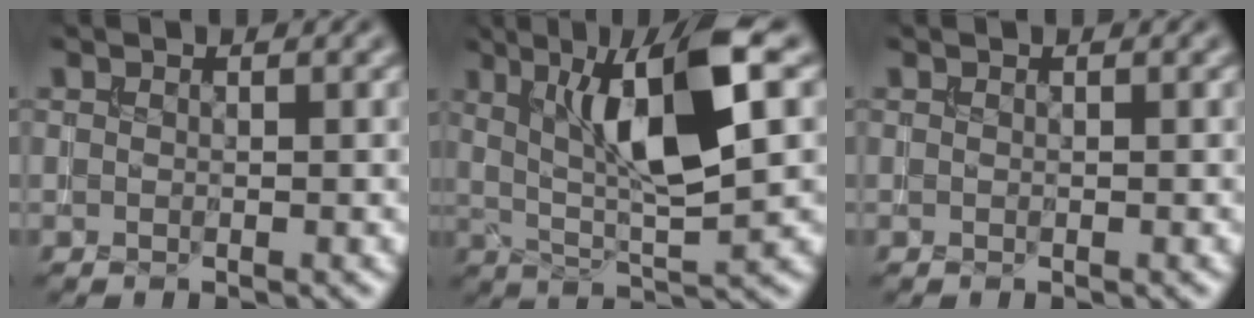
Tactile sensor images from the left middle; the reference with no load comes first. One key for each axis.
{"total": 9.4, "fx": 2.5, "fy": 2.2, "fz": 8.8, "tx": -0.149, "ty": -0.002, "tz": 0.049}
{"total": 0.0}